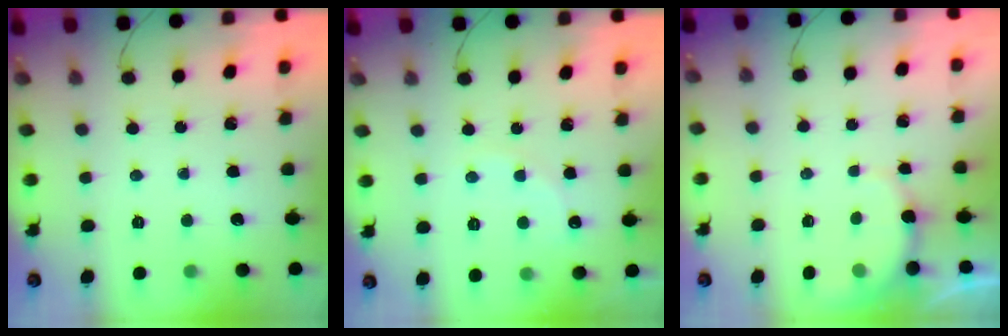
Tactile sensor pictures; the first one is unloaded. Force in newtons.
{"total": 6.3, "press": 6.2, "slide": 1.2}
{"total": 2.8, "press": 2.7, "slide": 0.7}